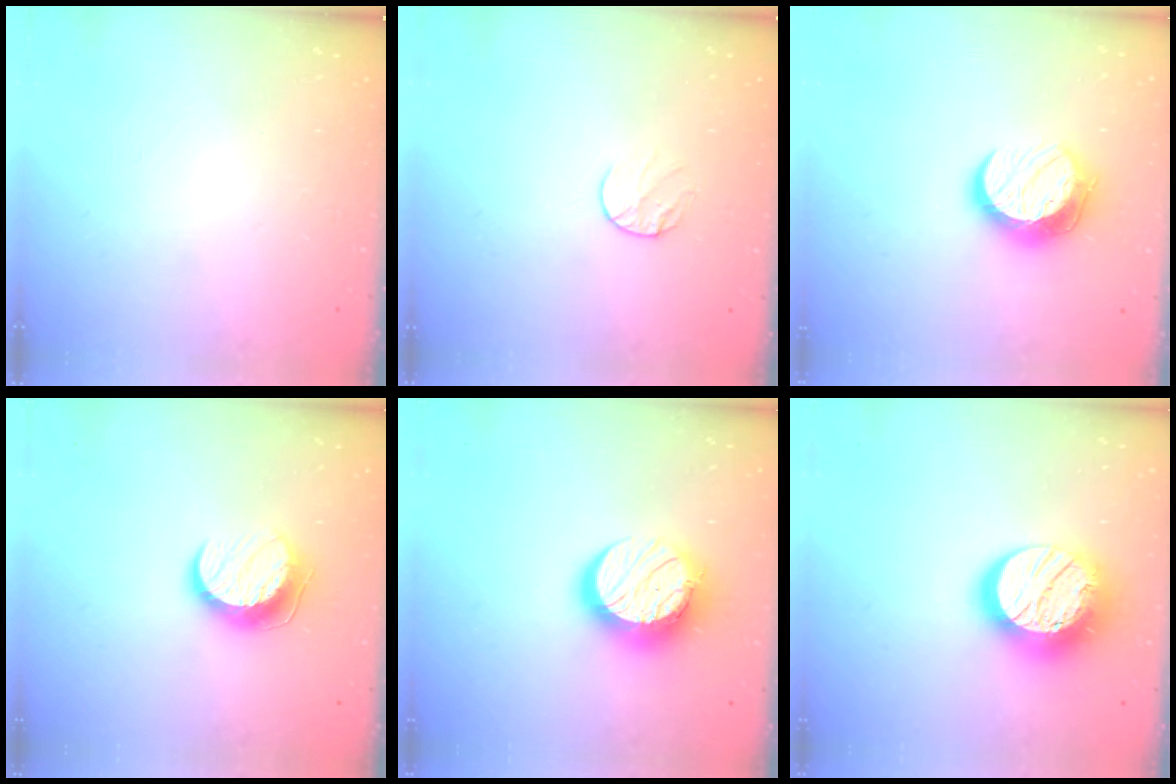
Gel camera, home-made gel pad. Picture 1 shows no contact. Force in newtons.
{"total": 5.6, "press": 5.6, "slide": 0.5}
{"total": 13.9, "press": 13.8, "slide": 0.7}
{"total": 10.4, "press": 10.4, "slide": 0.2}
{"total": 14.5, "press": 14.5, "slide": 1.1}
{"total": 18.6, "press": 18.6, "slide": 1.0}